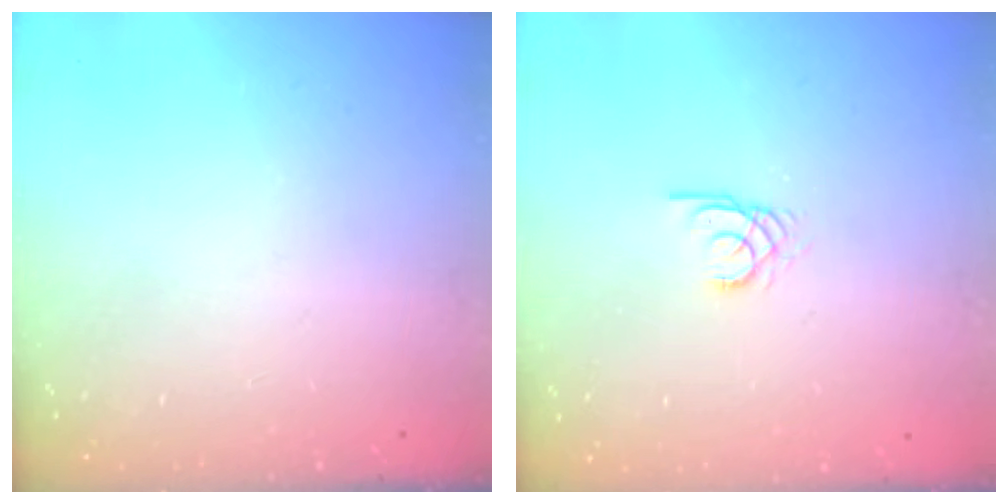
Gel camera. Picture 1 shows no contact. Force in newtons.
{"total": 2.0, "press": 2.0, "slide": 0.2}